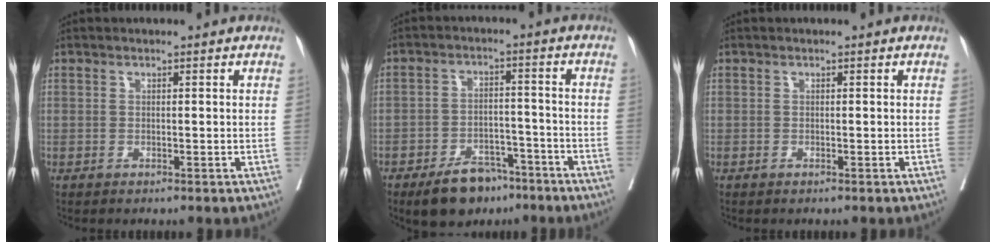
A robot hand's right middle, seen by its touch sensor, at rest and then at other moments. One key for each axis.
{"total": 8.6, "fx": -6.2, "fy": 4.3, "fz": 4.0, "tx": -0.066, "ty": 0.002, "tz": -0.100}
{"total": 0.0}